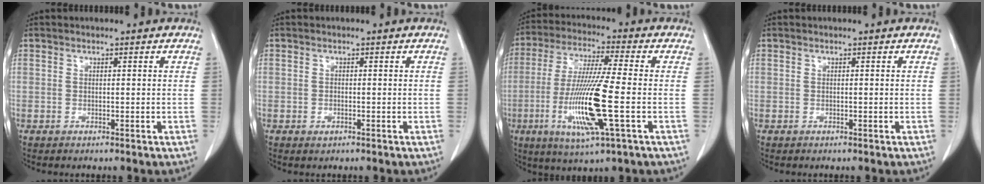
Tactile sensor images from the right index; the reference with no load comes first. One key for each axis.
{"total": 0.6, "fx": -0.2, "fy": 0.4, "fz": 0.5, "tx": -0.008, "ty": 0.000, "tz": 0.002}
{"total": 14.3, "fx": -3.5, "fy": 0.3, "fz": 13.9, "tx": -0.285, "ty": -0.020, "tz": -0.069}
{"total": 0.0}